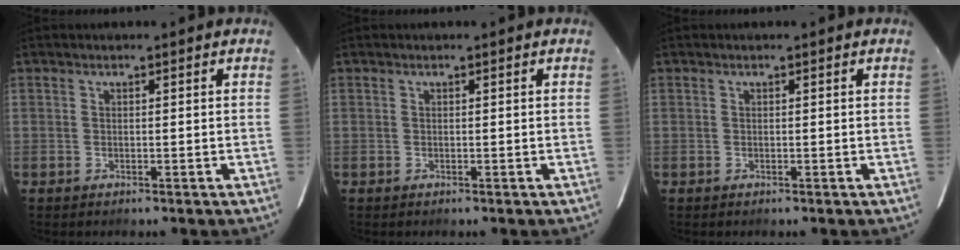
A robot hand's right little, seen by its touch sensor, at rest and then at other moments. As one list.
[{"total": 0.0}, {"total": 0.0}]